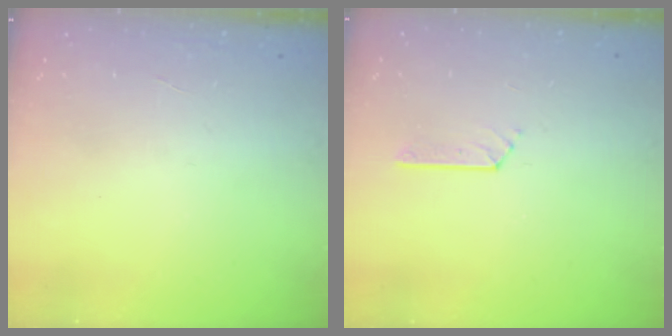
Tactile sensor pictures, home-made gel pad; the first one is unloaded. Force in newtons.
{"total": 2.6, "press": 2.6, "slide": 0.3}